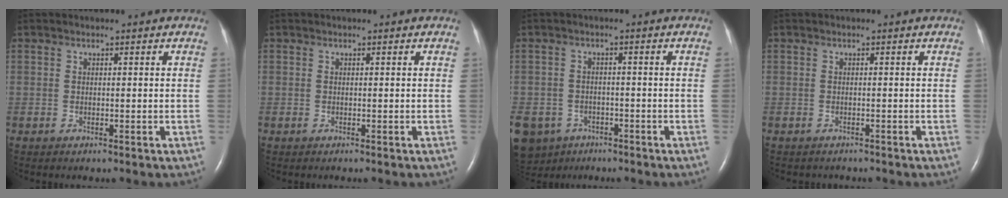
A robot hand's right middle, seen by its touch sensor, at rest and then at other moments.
{"total": 0.0}
{"total": 10.8, "force": [-6.6, 8.1, 2.8], "torque": [-0.086, -0.005, -0.095]}
{"total": 2.2, "force": [-2.0, 0.9, 0.5], "torque": [-0.011, -0.004, -0.023]}